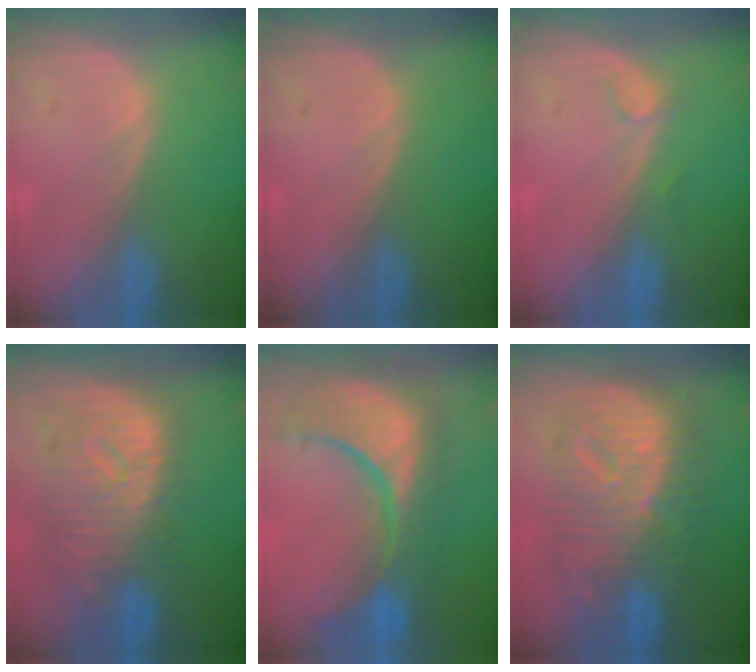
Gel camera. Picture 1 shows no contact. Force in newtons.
{"total": 0.0}
{"total": 1.1, "press": 1.1, "slide": 0.2}
{"total": 10.9, "press": 9.8, "slide": 4.8}
{"total": 13.2, "press": 11.6, "slide": 6.2}
{"total": 12.5, "press": 12.4, "slide": 1.1}